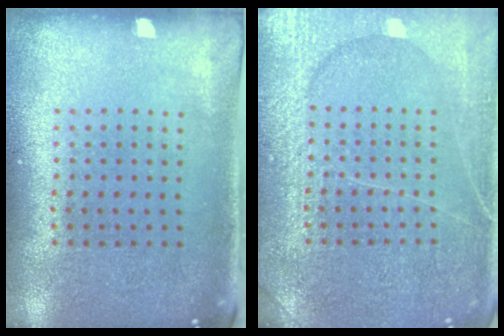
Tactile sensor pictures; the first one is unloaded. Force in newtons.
{"total": 5.5, "press": 5.5, "slide": 0.7}